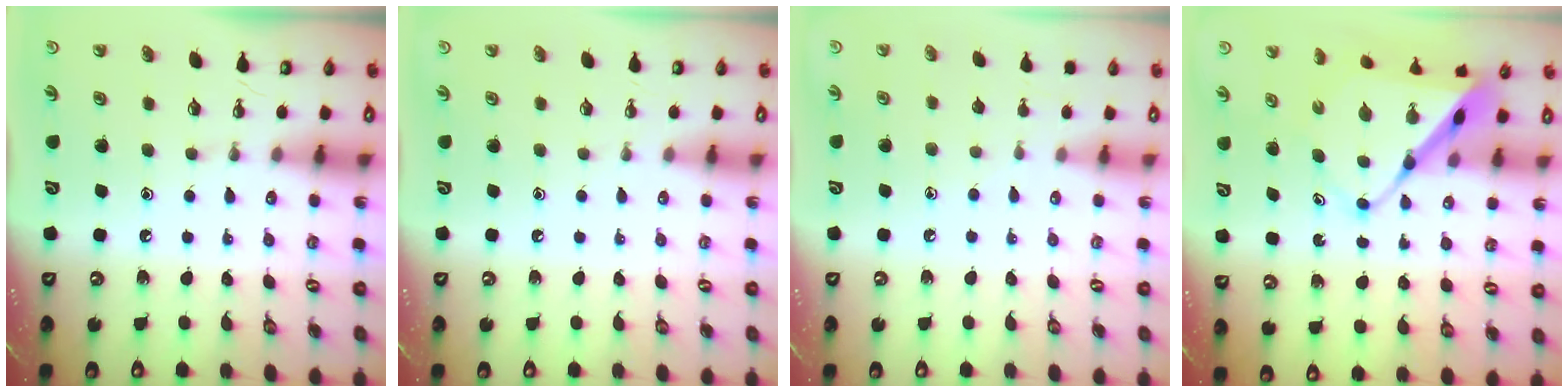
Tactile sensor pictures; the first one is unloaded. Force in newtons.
{"total": 0.0}
{"total": 3.7, "press": 3.6, "slide": 0.4}
{"total": 10.8, "press": 10.8, "slide": 0.9}